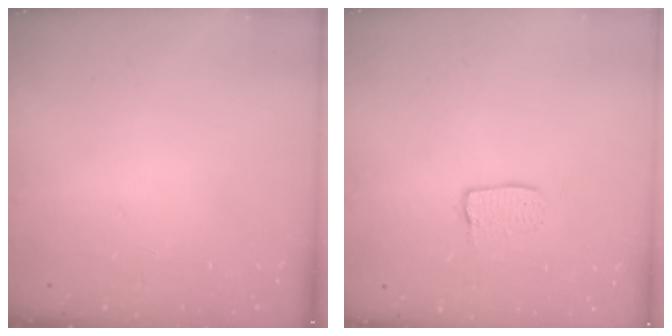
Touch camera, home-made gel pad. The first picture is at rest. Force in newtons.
{"total": 6.0, "press": 6.0, "slide": 0.3}